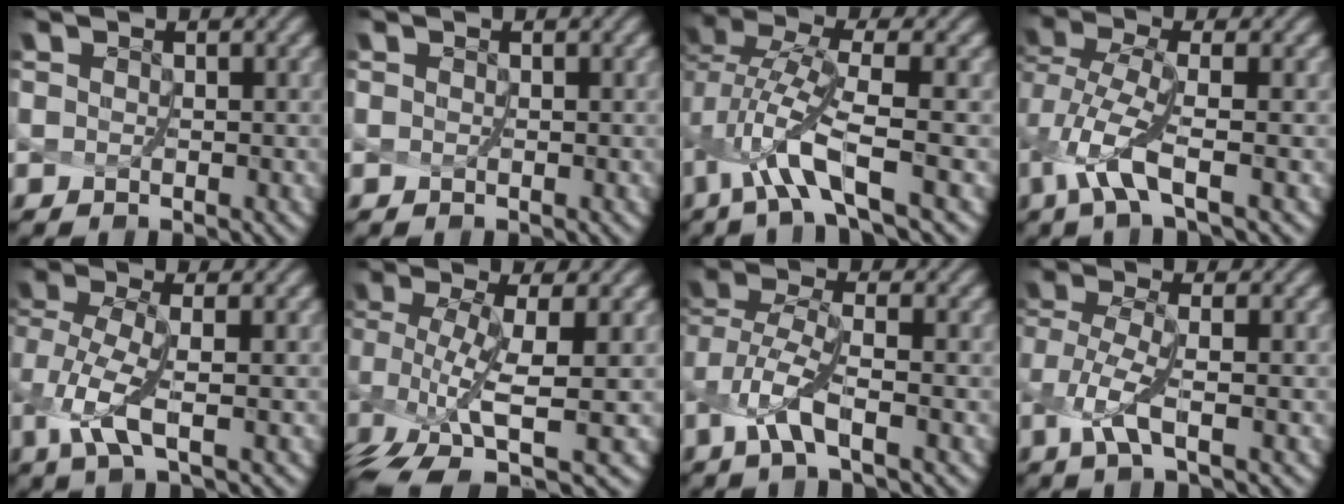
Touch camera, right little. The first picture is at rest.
{"total": 0.0}
{"total": 5.6, "force": [-2.5, 0.7, 4.9], "torque": [-0.110, 0.005, -0.049]}
{"total": 4.4, "force": [-1.7, 0.9, 3.9], "torque": [-0.099, 0.002, -0.032]}
{"total": 3.5, "force": [-0.9, 0.8, 3.3], "torque": [-0.085, -0.001, -0.012]}
{"total": 7.7, "force": [-3.8, 1.8, 6.4], "torque": [-0.134, -0.005, -0.065]}
{"total": 3.7, "force": [-1.7, 0.8, 3.2], "torque": [-0.079, 0.003, -0.031]}
{"total": 3.1, "force": [-1.1, 0.5, 2.8], "torque": [-0.076, 0.000, -0.019]}